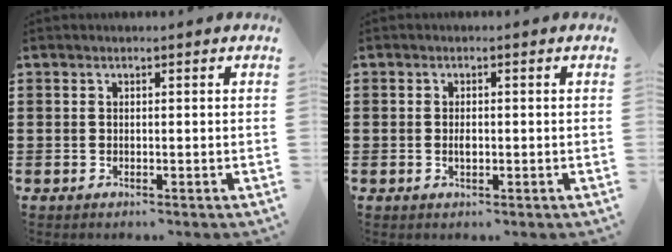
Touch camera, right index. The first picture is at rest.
{"total": 1.3, "force": [-0.1, 0.6, 1.1], "torque": [-0.022, -0.001, -0.002]}